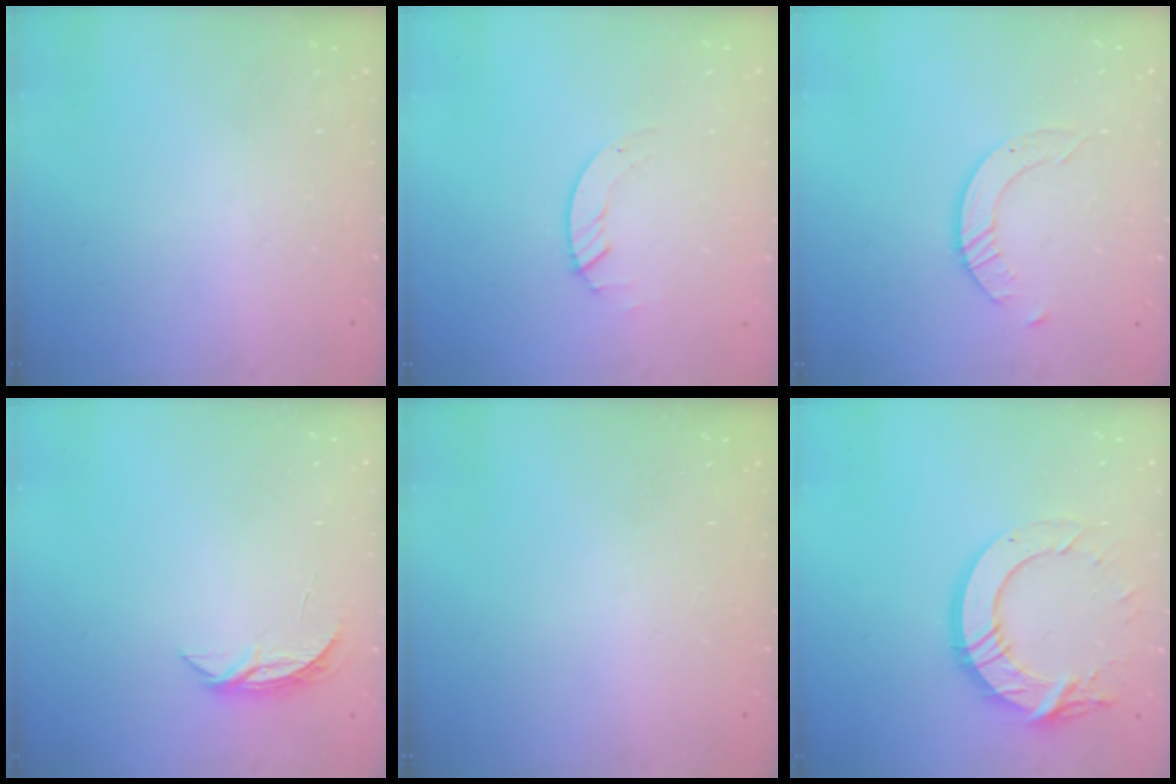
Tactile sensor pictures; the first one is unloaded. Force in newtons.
{"total": 1.3, "press": 1.3, "slide": 0.2}
{"total": 2.4, "press": 2.4, "slide": 0.3}
{"total": 4.8, "press": 4.7, "slide": 0.5}
{"total": 0.0}
{"total": 15.4, "press": 15.3, "slide": 1.3}